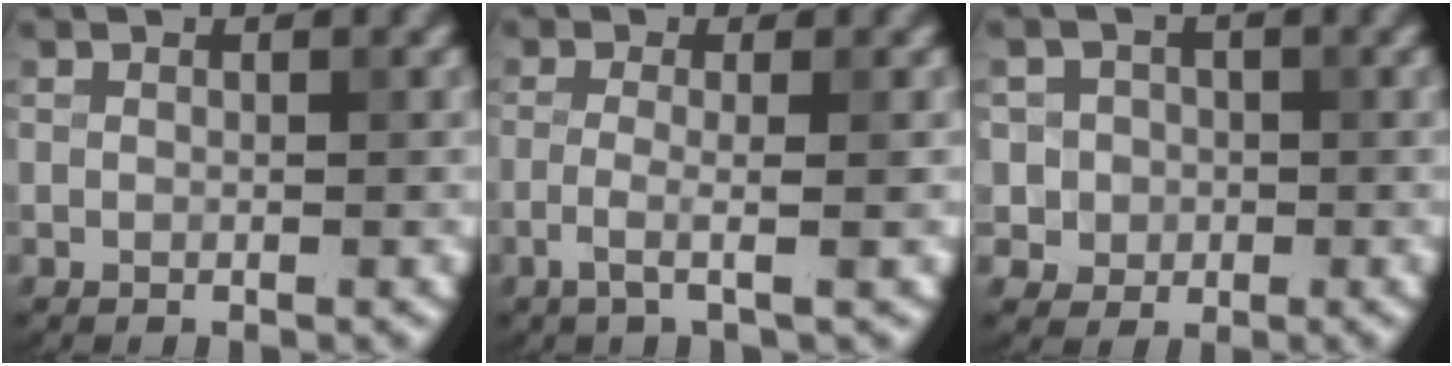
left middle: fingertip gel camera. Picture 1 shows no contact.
{"total": 2.4, "force": [-0.5, 0.6, 2.2], "torque": [-0.039, -0.005, -0.019]}
{"total": 3.7, "force": [0.2, 3.6, 0.9], "torque": [0.002, 0.018, -0.003]}